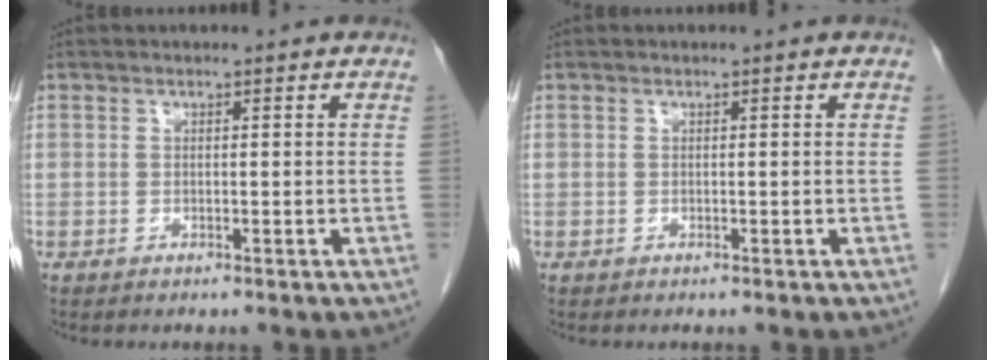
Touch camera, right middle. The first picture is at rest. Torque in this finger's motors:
{"motor_torque": [-0.08, -0.39, -0.03, 0.00]}